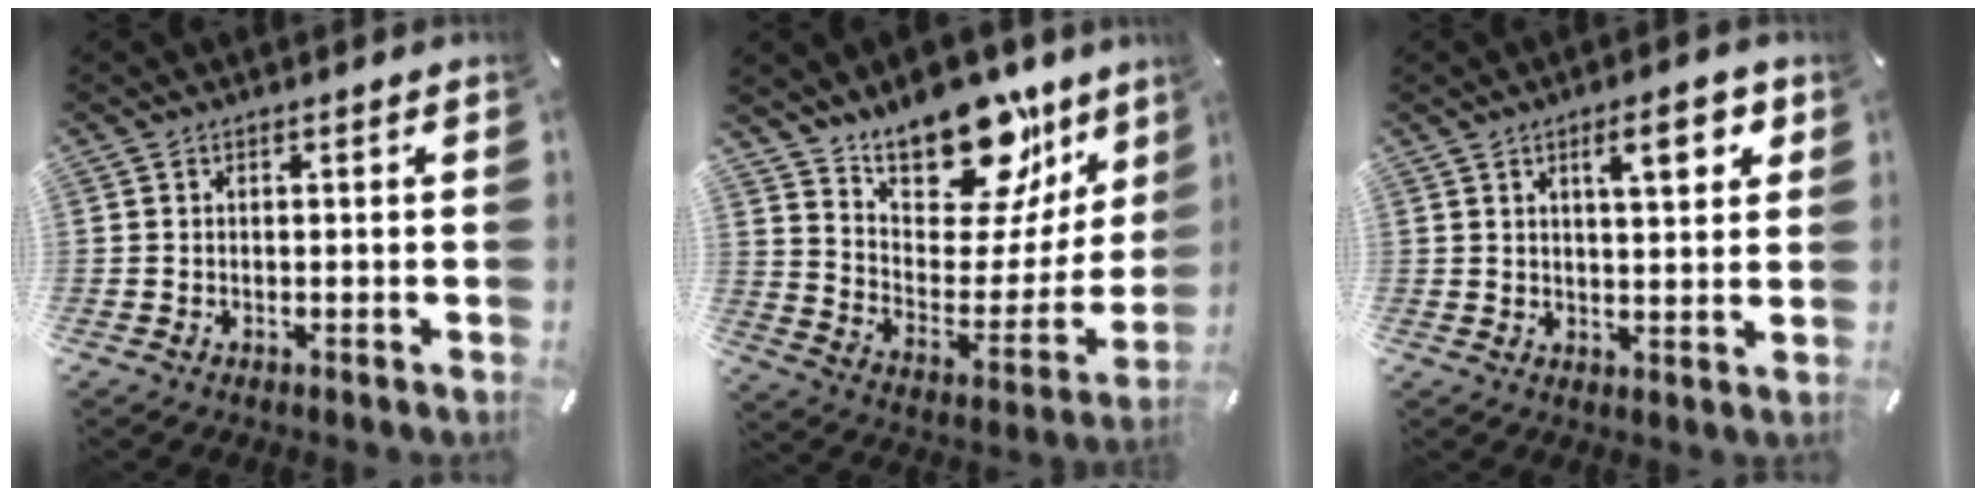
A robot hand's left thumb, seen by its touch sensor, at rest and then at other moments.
{"total": 22.2, "force": [17.0, 10.7, 9.3], "torque": [-0.134, -0.130, 0.298]}
{"total": 8.0, "force": [3.8, 2.6, 6.5], "torque": [-0.094, -0.007, 0.057]}